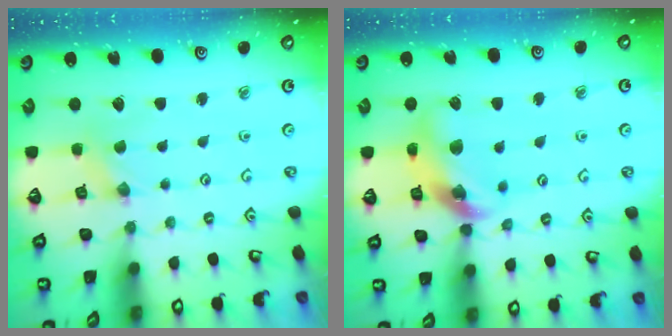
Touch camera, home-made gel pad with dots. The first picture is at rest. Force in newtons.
{"total": 14.3, "press": 14.2, "slide": 1.6}